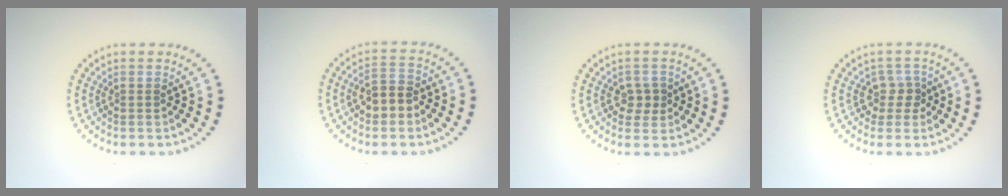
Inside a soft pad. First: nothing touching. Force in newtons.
{"total": 2.9, "press": 2.9, "slide": 0.7}
{"total": 1.9, "press": 1.8, "slide": 0.6}
{"total": 1.8, "press": 1.5, "slide": 1.0}